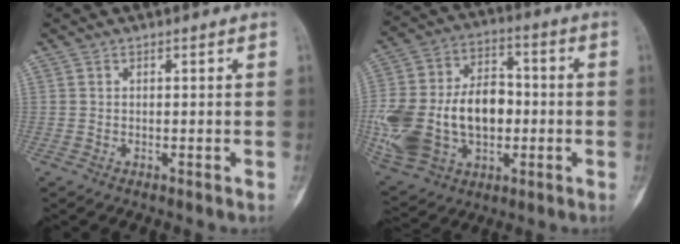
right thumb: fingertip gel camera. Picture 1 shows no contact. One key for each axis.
{"total": 25.8, "fx": -2.9, "fy": 17.5, "fz": 18.8, "tx": -0.384, "ty": 0.020, "tz": -0.031}